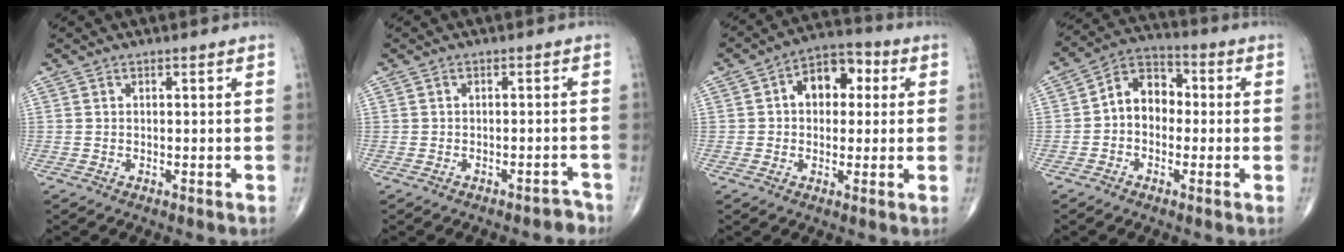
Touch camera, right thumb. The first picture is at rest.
{"total": 2.4, "force": [-2.1, 1.1, 0.2], "torque": [0.002, 0.022, -0.027]}
{"total": 9.7, "force": [2.0, 6.9, 6.6], "torque": [-0.058, 0.023, 0.020]}
{"total": 8.3, "force": [-0.5, 6.3, 5.3], "torque": [-0.055, 0.030, -0.027]}